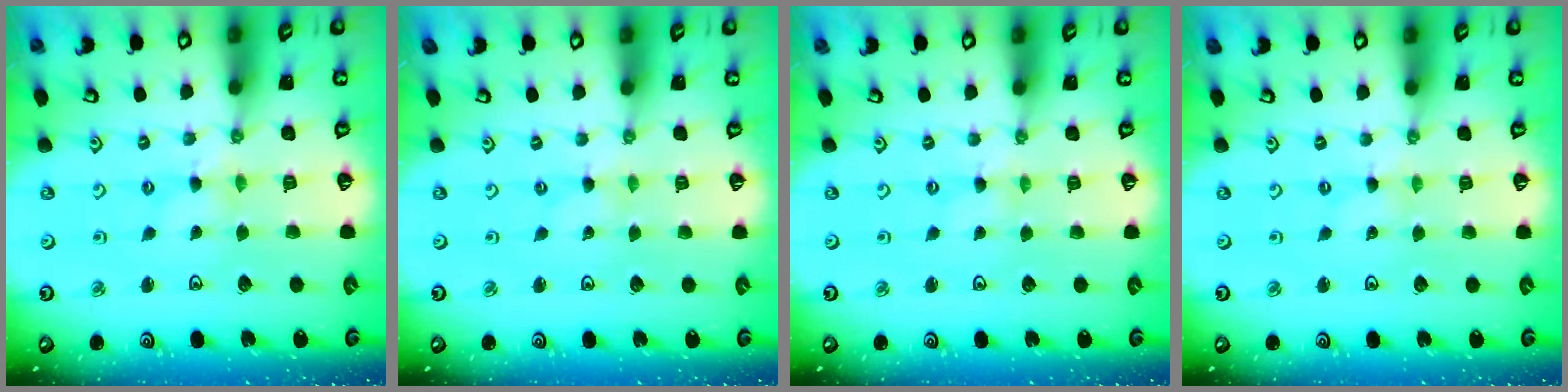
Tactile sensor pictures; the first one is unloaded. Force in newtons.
{"total": 0.0}
{"total": 0.0}
{"total": 0.0}